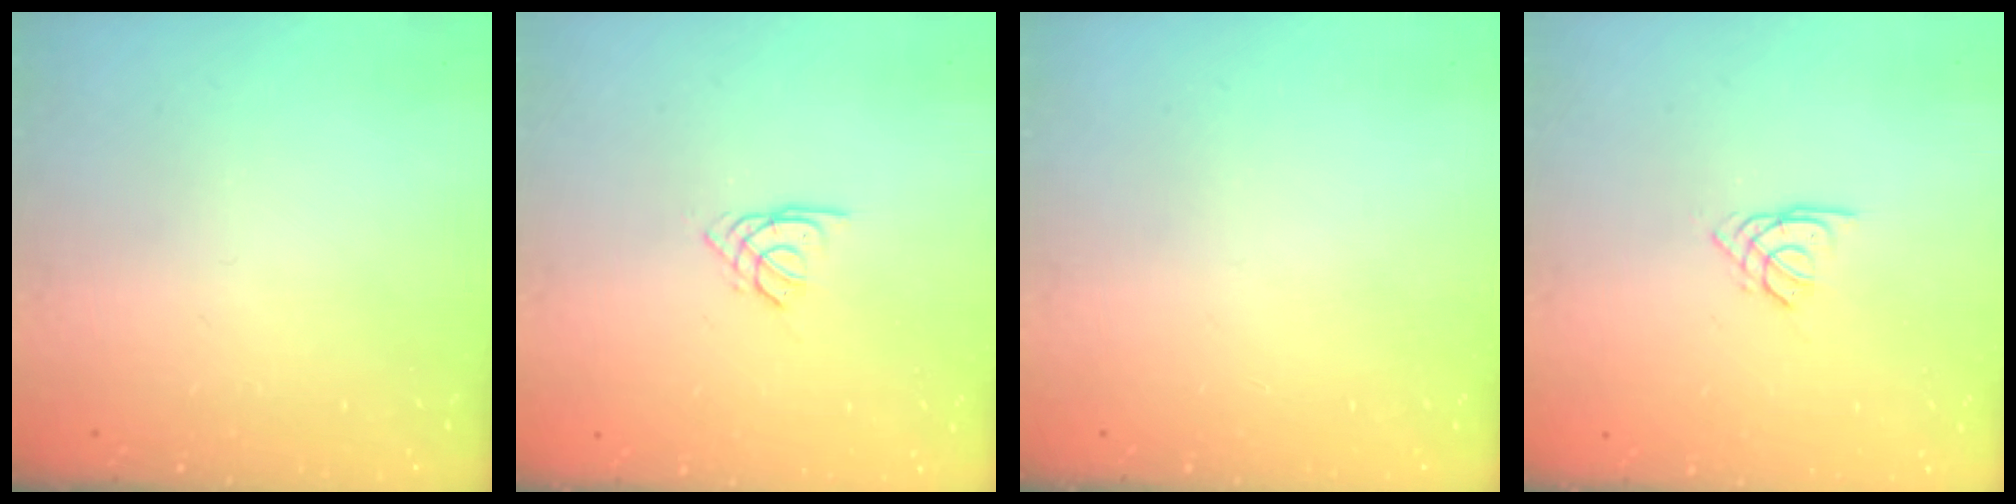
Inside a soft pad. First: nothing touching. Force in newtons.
{"total": 2.5, "press": 2.4, "slide": 0.5}
{"total": 0.0}
{"total": 2.5, "press": 2.4, "slide": 0.5}